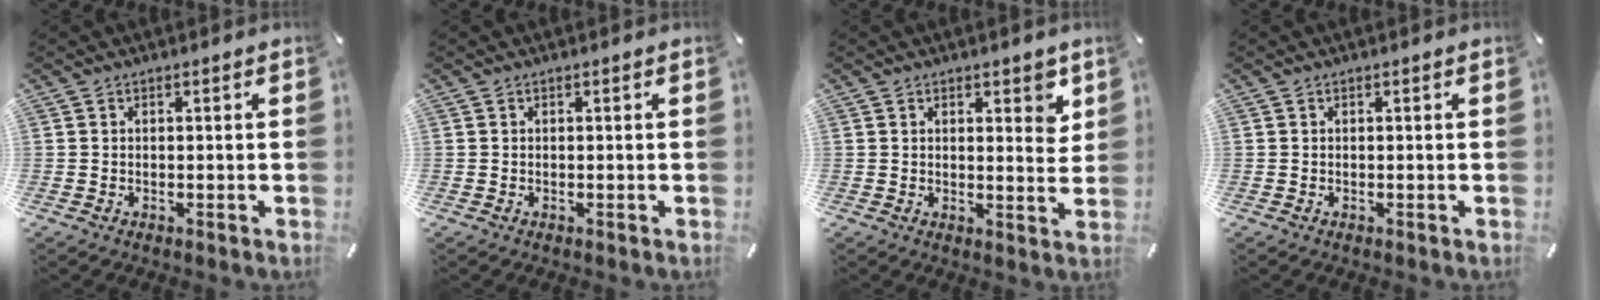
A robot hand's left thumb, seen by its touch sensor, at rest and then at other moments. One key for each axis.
{"total": 0.0}
{"total": 5.0, "fx": 3.1, "fy": 2.5, "fz": 3.1, "tx": -0.028, "ty": -0.019, "tz": 0.047}
{"total": 0.0}